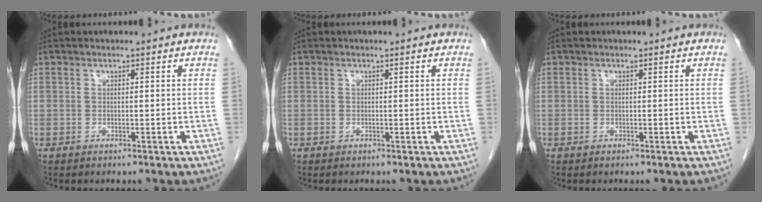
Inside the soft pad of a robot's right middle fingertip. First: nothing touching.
{"total": 0.0}
{"total": 0.0}